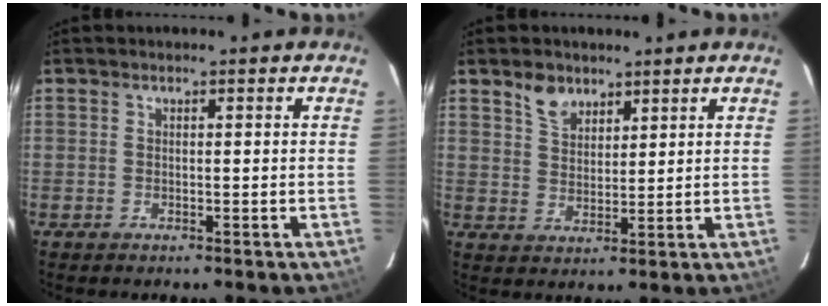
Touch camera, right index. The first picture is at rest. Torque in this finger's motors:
{"motor_torque": [0.05, 0.05, 0.01, 0.04]}